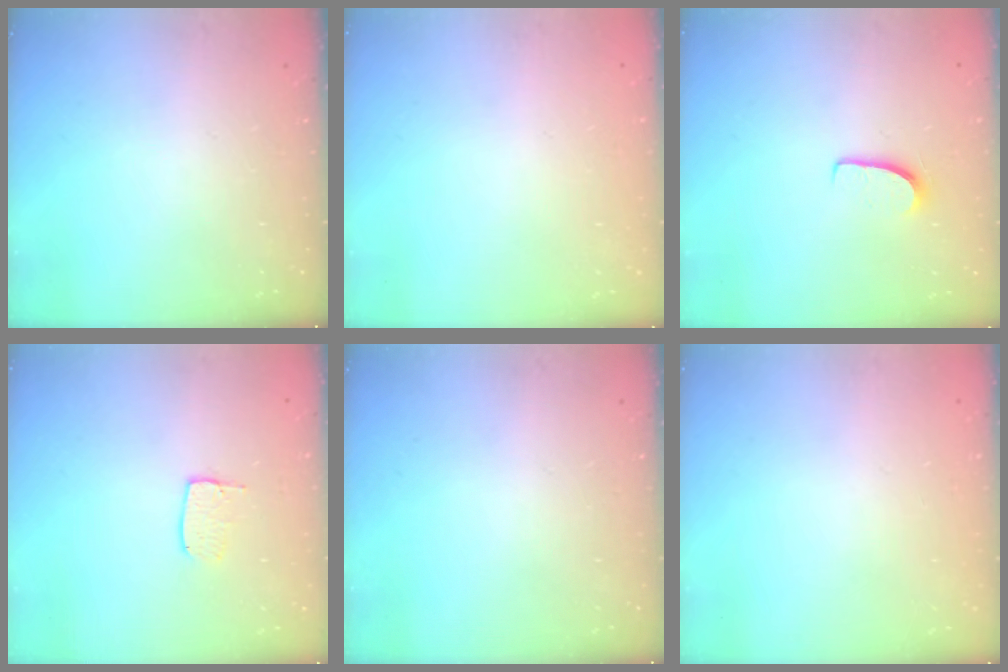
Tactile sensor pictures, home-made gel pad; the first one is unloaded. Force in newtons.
{"total": 0.0}
{"total": 5.8, "press": 5.8, "slide": 0.5}
{"total": 5.5, "press": 5.5, "slide": 0.4}
{"total": 0.0}
{"total": 0.0}